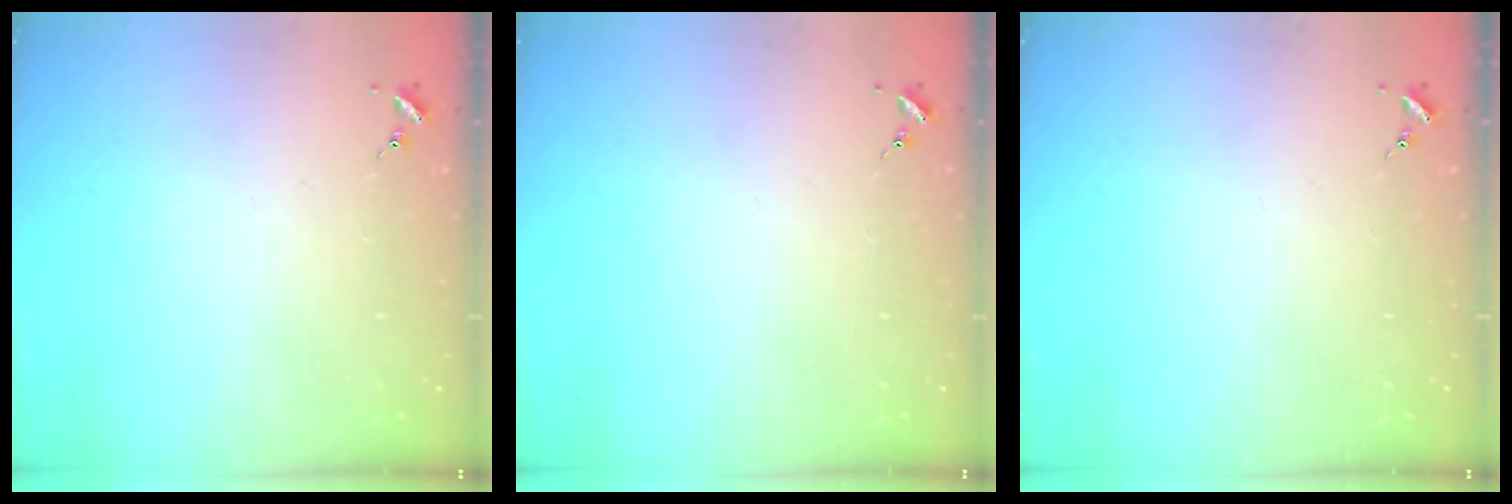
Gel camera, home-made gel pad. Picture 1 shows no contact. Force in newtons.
{"total": 0.0}
{"total": 0.0}